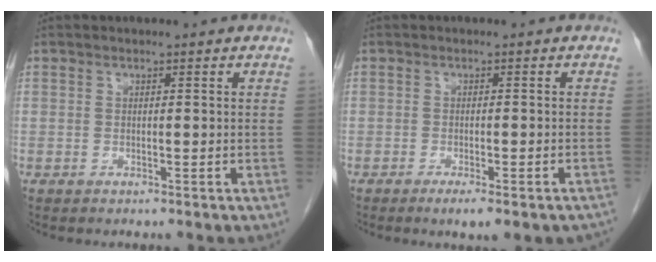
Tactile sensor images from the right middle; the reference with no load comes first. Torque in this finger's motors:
{"motor_torque": [0.47, -0.33, 0.02, 0.03]}